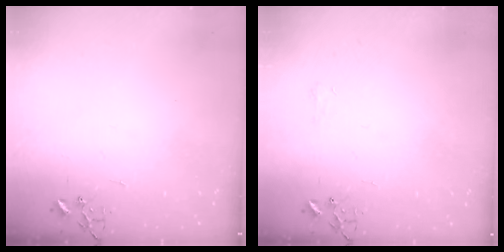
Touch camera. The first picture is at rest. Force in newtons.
{"total": 4.8, "press": 4.7, "slide": 0.6}